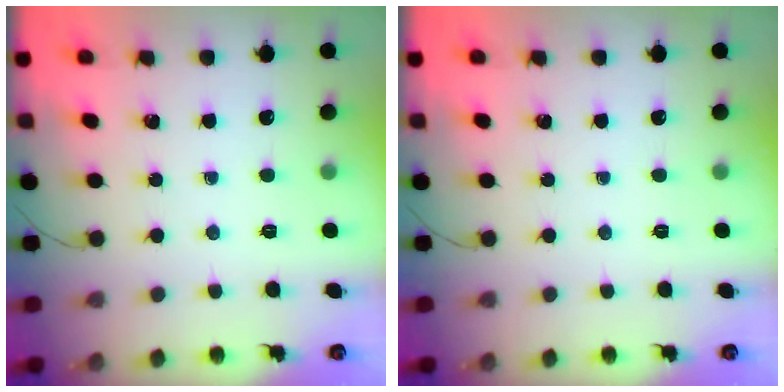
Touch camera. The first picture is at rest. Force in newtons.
{"total": 0.0}